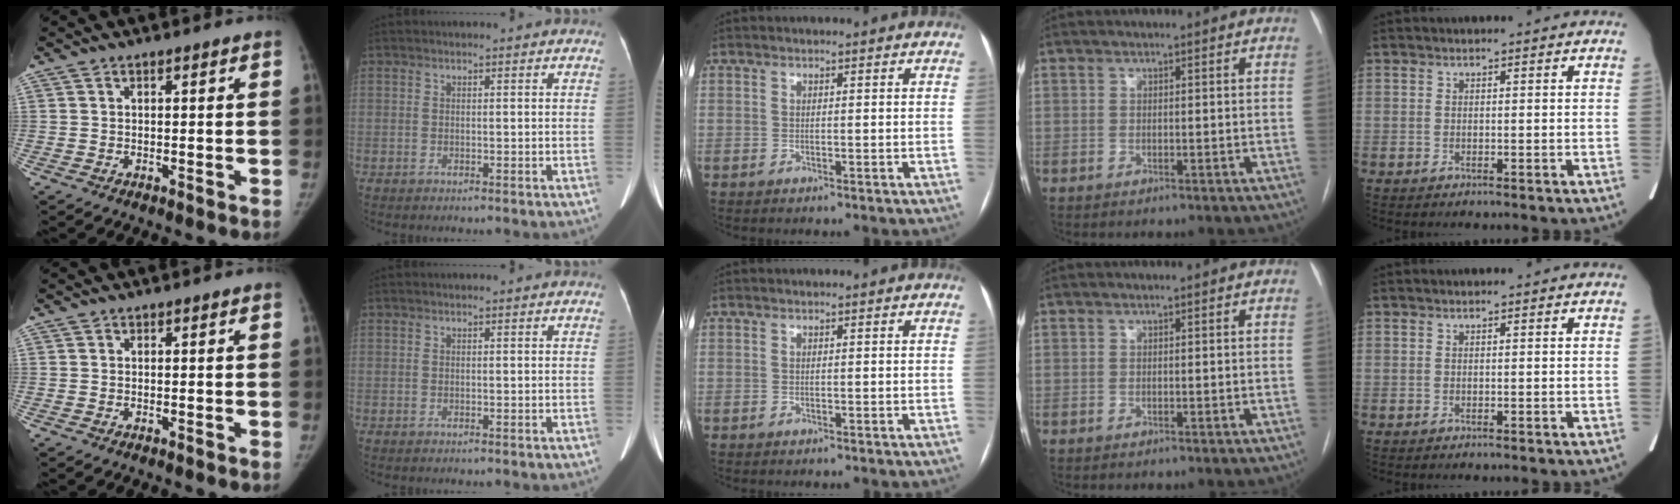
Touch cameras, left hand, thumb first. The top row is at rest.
{}